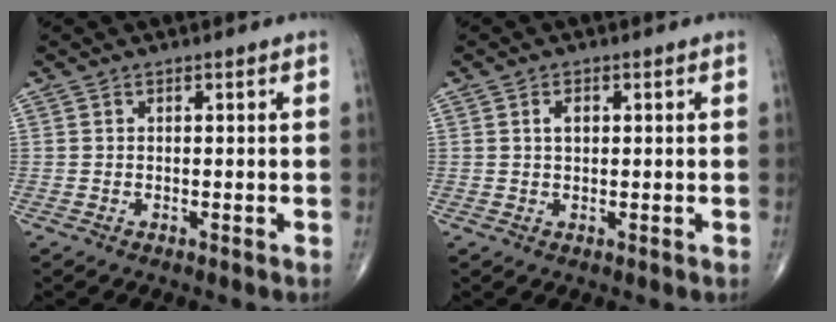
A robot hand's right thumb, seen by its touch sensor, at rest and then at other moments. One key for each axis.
{"total": 2.0, "fx": 0.5, "fy": 1.2, "fz": 1.5, "tx": -0.026, "ty": 0.002, "tz": 0.009}